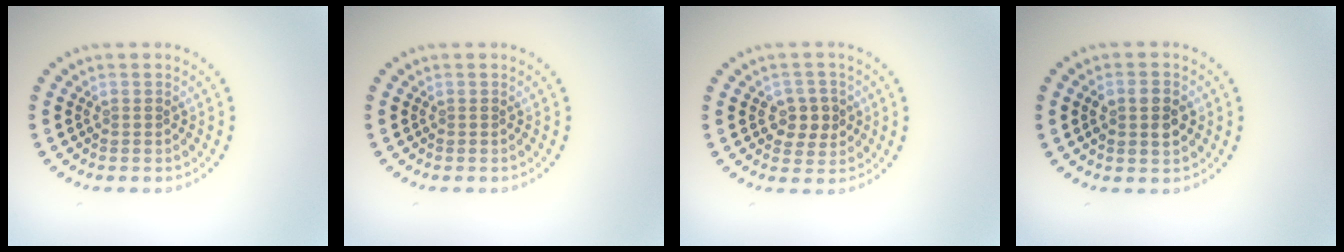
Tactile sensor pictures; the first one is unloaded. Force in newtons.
{"total": 0.0}
{"total": 2.8, "press": 2.7, "slide": 0.7}
{"total": 2.7, "press": 2.7, "slide": 0.2}